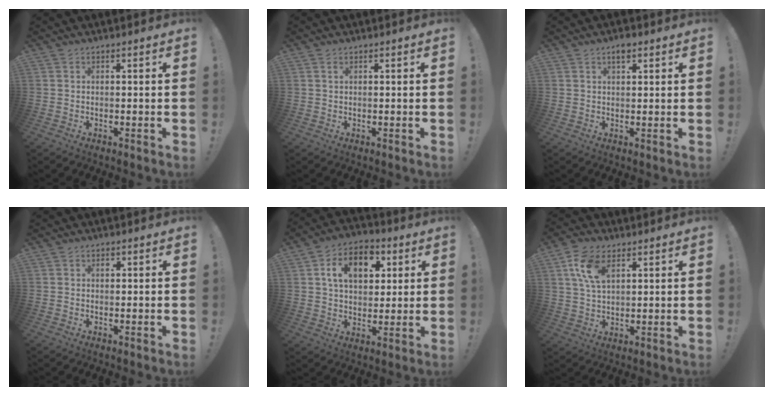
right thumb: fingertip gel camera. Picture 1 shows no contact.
{"total": 1.0, "force": [0.5, 0.4, 0.7], "torque": [-0.007, -0.002, 0.007]}
{"total": 2.7, "force": [1.6, 1.1, 1.8], "torque": [-0.030, -0.002, 0.027]}
{"total": 0.6, "force": [0.4, 0.4, 0.3], "torque": [0.009, -0.004, 0.004]}
{"total": 13.2, "force": [4.6, 9.0, 8.5], "torque": [-0.123, -0.005, 0.085]}
{"total": 10.0, "force": [4.4, 5.6, 6.9], "torque": [-0.135, -0.007, 0.083]}